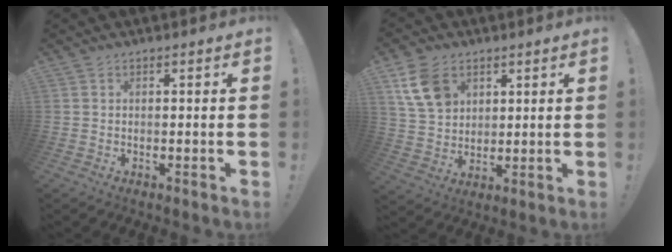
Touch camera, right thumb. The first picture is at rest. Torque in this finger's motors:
{"motor_torque": [0.02, 0.09, 0.28, 0.35, 0.03]}